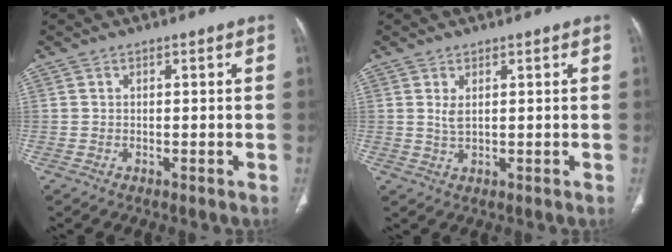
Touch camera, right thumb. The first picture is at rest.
{"total": 1.9, "force": [0.7, 0.7, 1.7], "torque": [-0.037, -0.006, 0.021]}